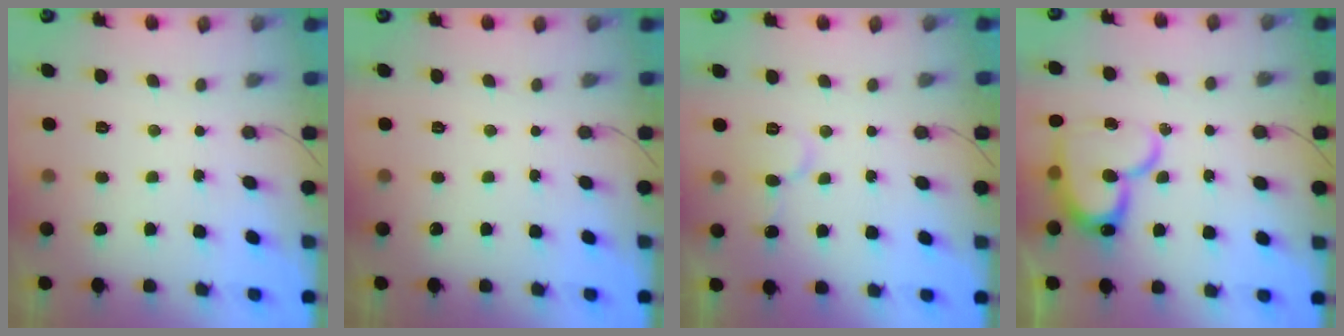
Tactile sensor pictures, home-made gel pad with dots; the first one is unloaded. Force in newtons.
{"total": 0.0}
{"total": 6.1, "press": 6.1, "slide": 0.6}
{"total": 17.6, "press": 17.5, "slide": 1.0}